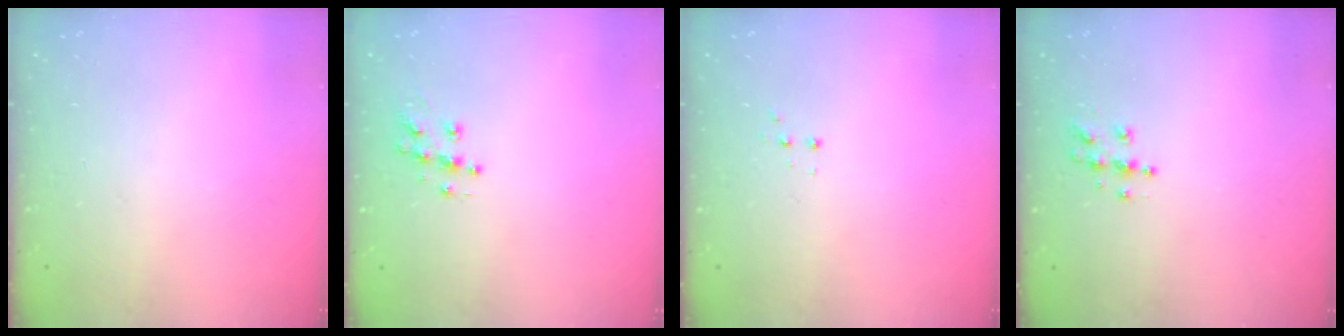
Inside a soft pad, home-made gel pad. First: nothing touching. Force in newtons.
{"total": 8.0, "press": 8.0, "slide": 0.4}
{"total": 2.8, "press": 2.8, "slide": 0.5}
{"total": 5.4, "press": 5.4, "slide": 0.4}